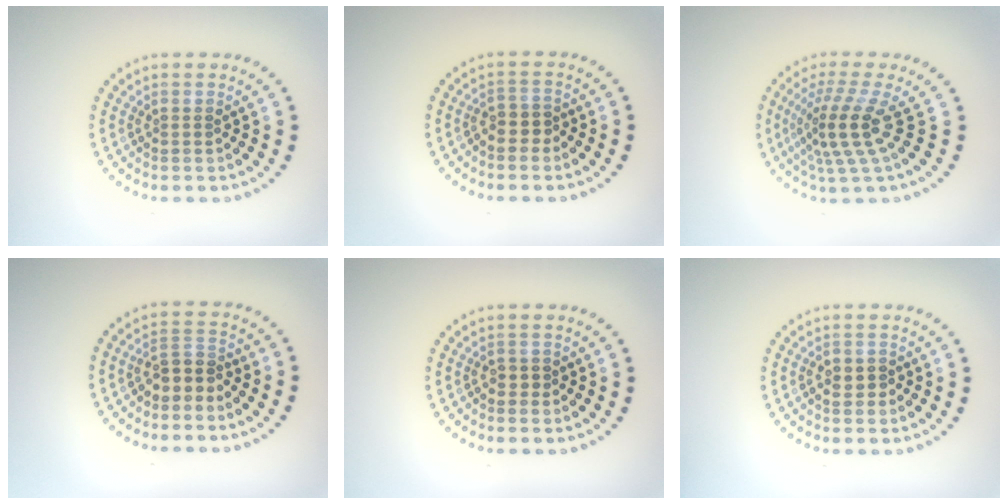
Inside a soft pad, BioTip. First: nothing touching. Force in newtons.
{"total": 1.7, "press": 1.4, "slide": 1.0}
{"total": 4.5, "press": 3.1, "slide": 3.2}
{"total": 2.5, "press": 2.1, "slide": 1.3}
{"total": 0.6, "press": 0.5, "slide": 0.3}
{"total": 1.2, "press": 1.2, "slide": 0.4}